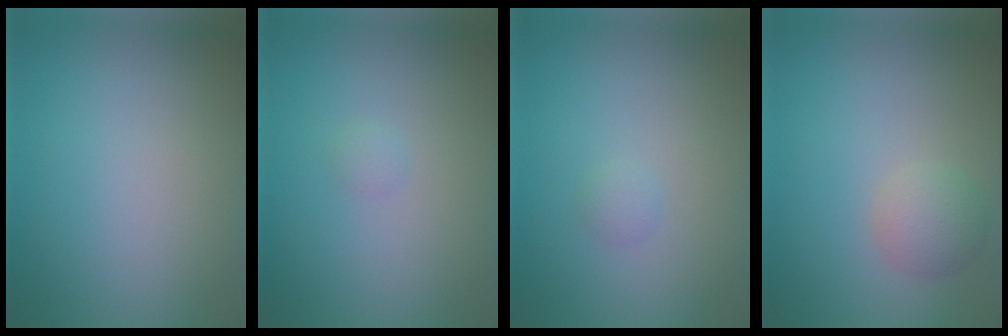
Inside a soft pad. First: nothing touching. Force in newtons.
{"total": 0.5, "press": 0.5, "slide": 0.0}
{"total": 0.8, "press": 0.8, "slide": 0.1}
{"total": 2.4, "press": 2.4, "slide": 0.1}